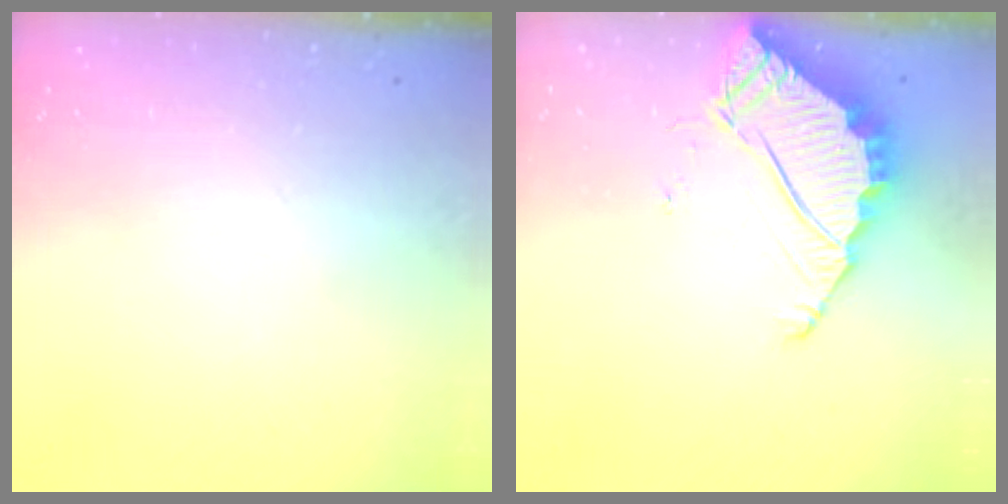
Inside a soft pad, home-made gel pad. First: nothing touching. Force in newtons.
{"total": 6.8, "press": 6.8, "slide": 0.1}